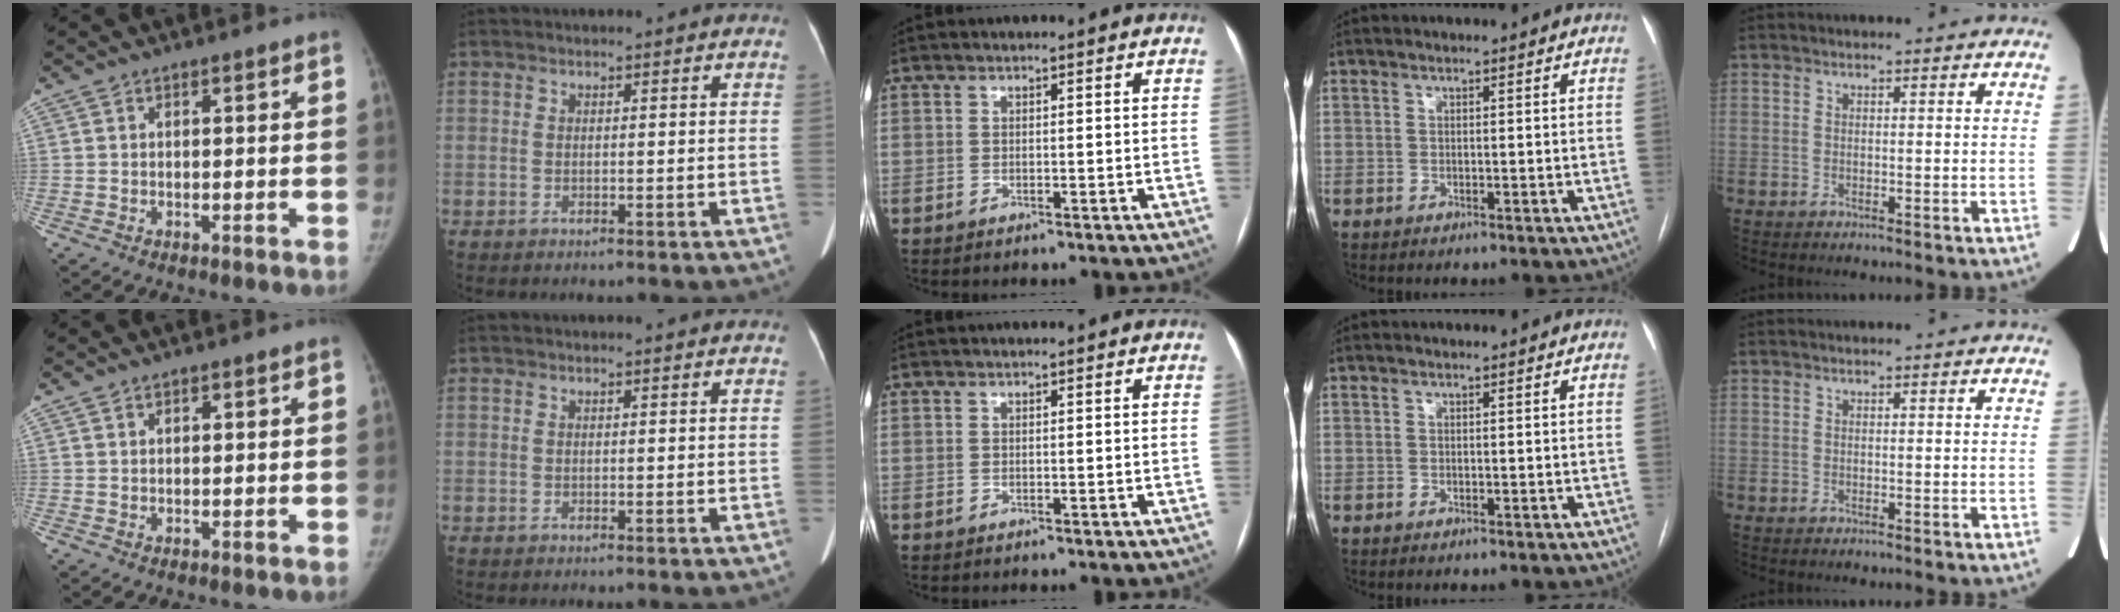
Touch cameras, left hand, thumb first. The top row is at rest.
{"thumb": {"total": 0.9, "force": [0.7, 0.5, 0.3], "torque": [0.000, -0.003, 0.009]}, "index": {"total": 0.6, "force": [0.5, 0.1, 0.1], "torque": [-0.004, 0.007, 0.002]}}